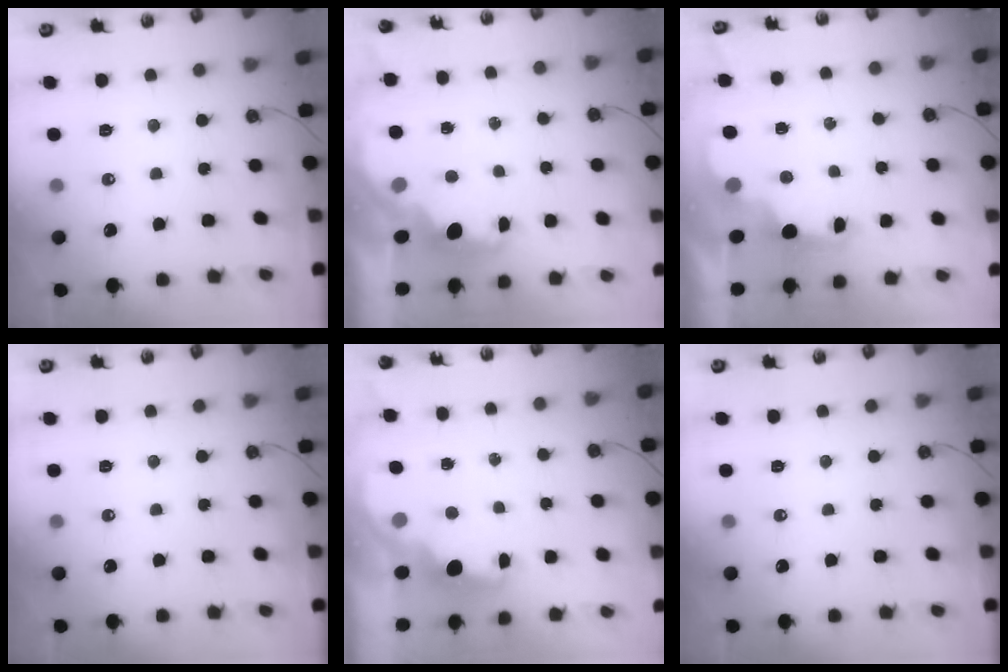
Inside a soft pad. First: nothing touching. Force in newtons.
{"total": 2.0, "press": 1.9, "slide": 0.8}
{"total": 2.3, "press": 2.2, "slide": 0.7}
{"total": 0.0}
{"total": 2.3, "press": 2.2, "slide": 0.7}
{"total": 0.0}